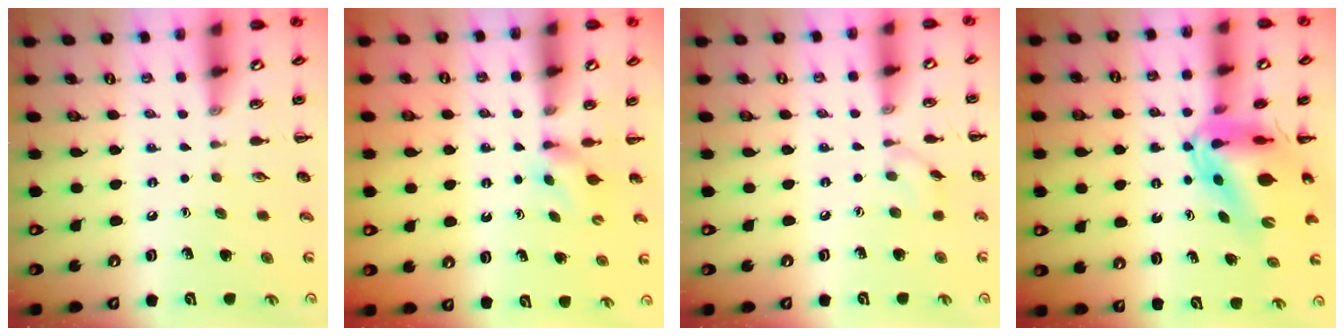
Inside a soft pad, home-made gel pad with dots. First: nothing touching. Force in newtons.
{"total": 4.2, "press": 4.0, "slide": 1.0}
{"total": 3.2, "press": 2.9, "slide": 1.3}
{"total": 10.5, "press": 10.0, "slide": 3.1}